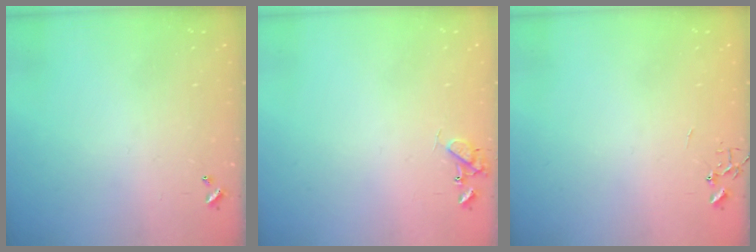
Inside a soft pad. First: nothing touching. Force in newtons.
{"total": 8.6, "press": 8.6, "slide": 0.7}
{"total": 0.0}